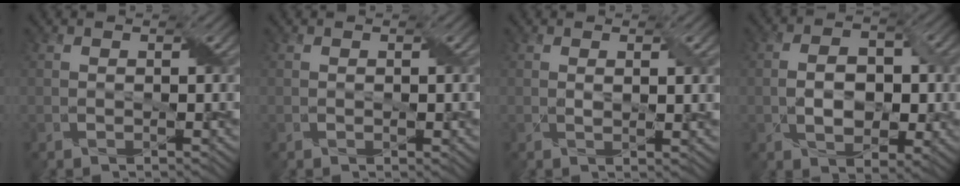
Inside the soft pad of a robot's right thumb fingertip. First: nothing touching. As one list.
[{"total": 0.6, "force": [-0.1, 0.3, 0.5], "torque": [-0.008, -0.001, 0.001]}, {"total": 2.0, "force": [0.7, 0.3, 1.8], "torque": [-0.032, 0.001, 0.014]}, {"total": 6.4, "force": [-0.6, 4.2, 4.8], "torque": [-0.074, 0.001, -0.013]}]